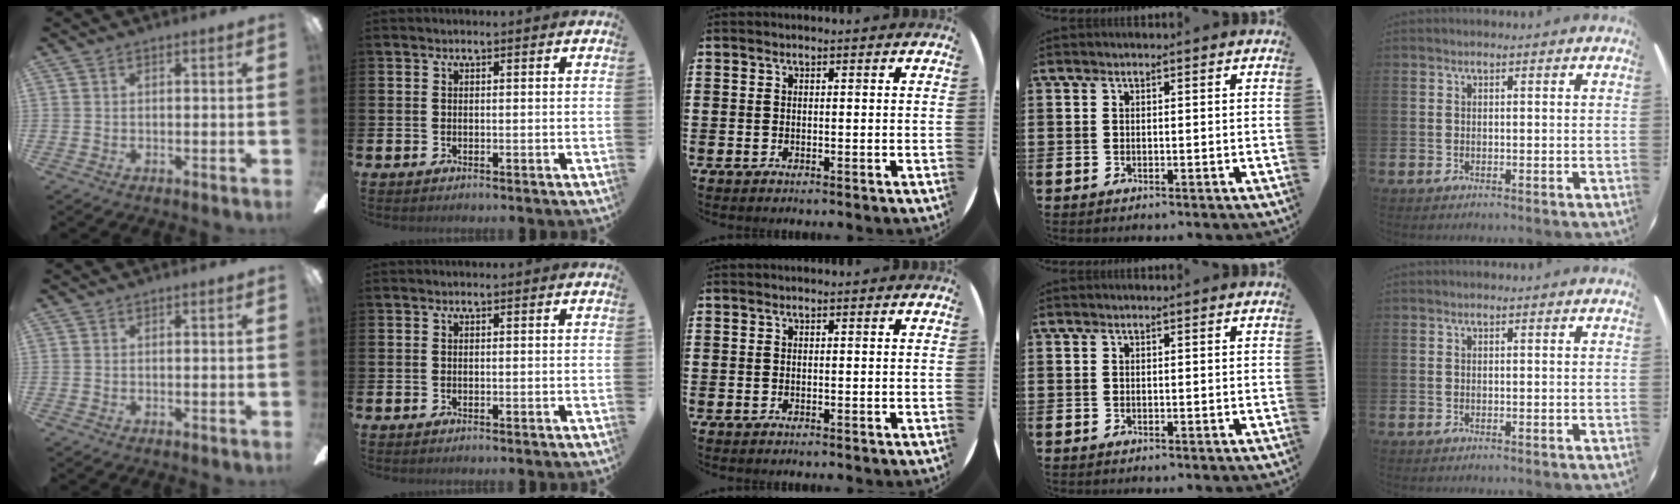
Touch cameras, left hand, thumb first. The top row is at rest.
{}